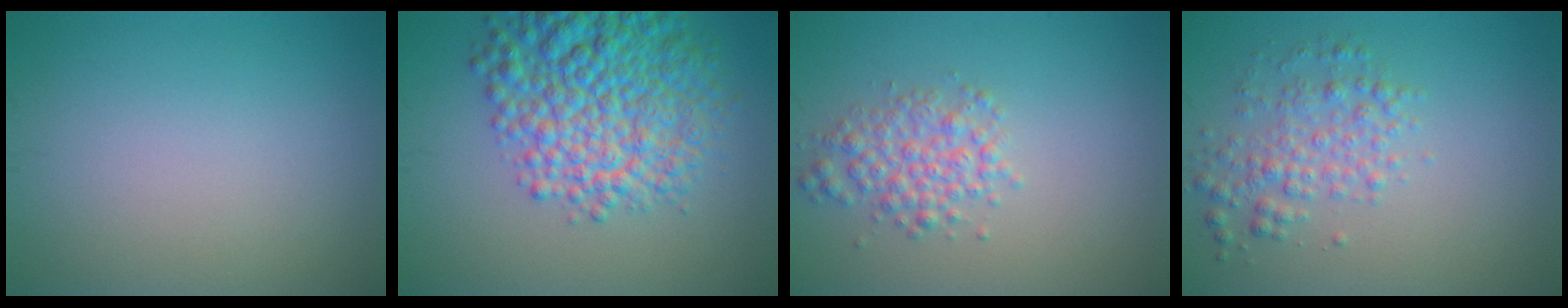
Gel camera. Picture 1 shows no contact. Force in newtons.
{"total": 9.4, "press": 9.4, "slide": 0.4}
{"total": 3.0, "press": 3.0, "slide": 0.1}
{"total": 3.0, "press": 3.0, "slide": 0.0}